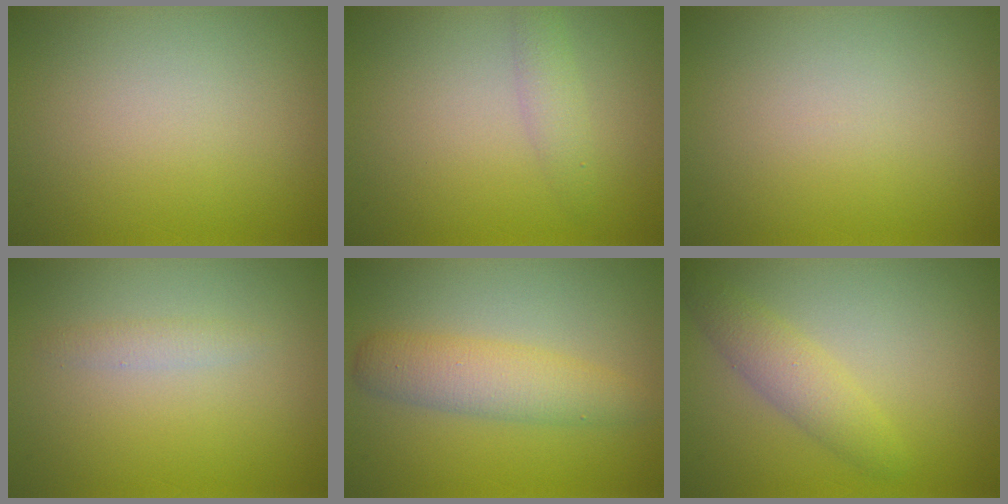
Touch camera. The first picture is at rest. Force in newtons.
{"total": 1.6, "press": 1.6, "slide": 0.0}
{"total": 0.0}
{"total": 1.0, "press": 1.0, "slide": 0.0}
{"total": 3.7, "press": 3.7, "slide": 0.0}
{"total": 2.7, "press": 2.7, "slide": 0.1}